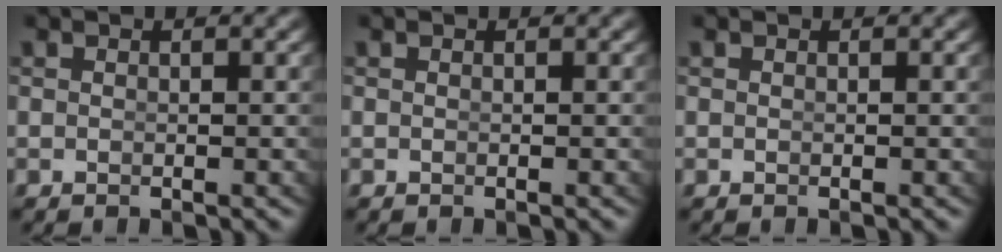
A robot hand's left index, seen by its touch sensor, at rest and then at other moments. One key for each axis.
{"total": 0.0}
{"total": 0.0}